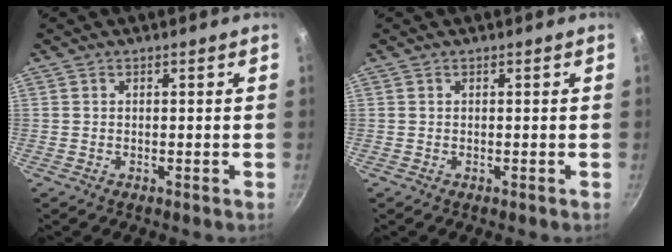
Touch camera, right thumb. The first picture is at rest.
{"total": 0.0}